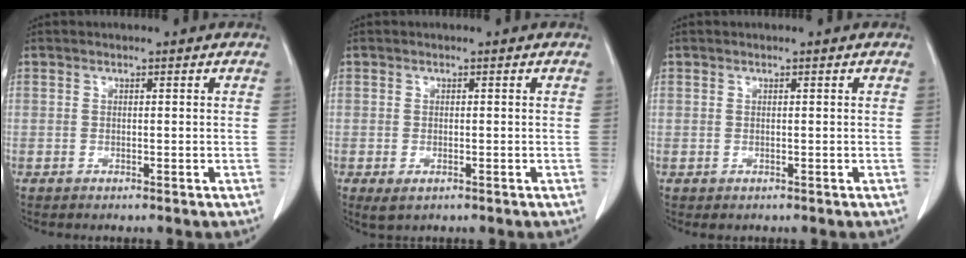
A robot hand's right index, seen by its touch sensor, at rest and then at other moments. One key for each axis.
{"total": 2.0, "fx": -0.9, "fy": 1.0, "fz": 1.5, "tx": -0.031, "ty": -0.005, "tz": -0.005}
{"total": 0.5, "fx": -0.1, "fy": 0.5, "fz": 0.0, "tx": 0.002, "ty": 0.004, "tz": -0.002}